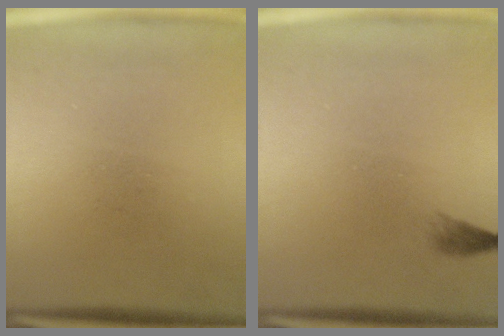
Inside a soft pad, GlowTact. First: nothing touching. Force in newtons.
{"total": 1.0}